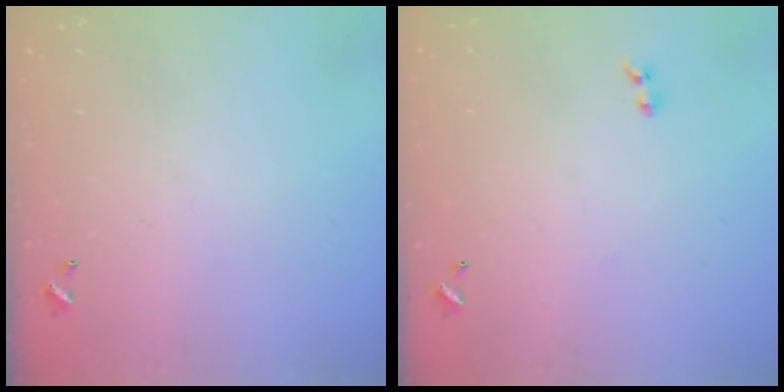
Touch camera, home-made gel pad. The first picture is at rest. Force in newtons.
{"total": 2.0, "press": 1.7, "slide": 1.0}